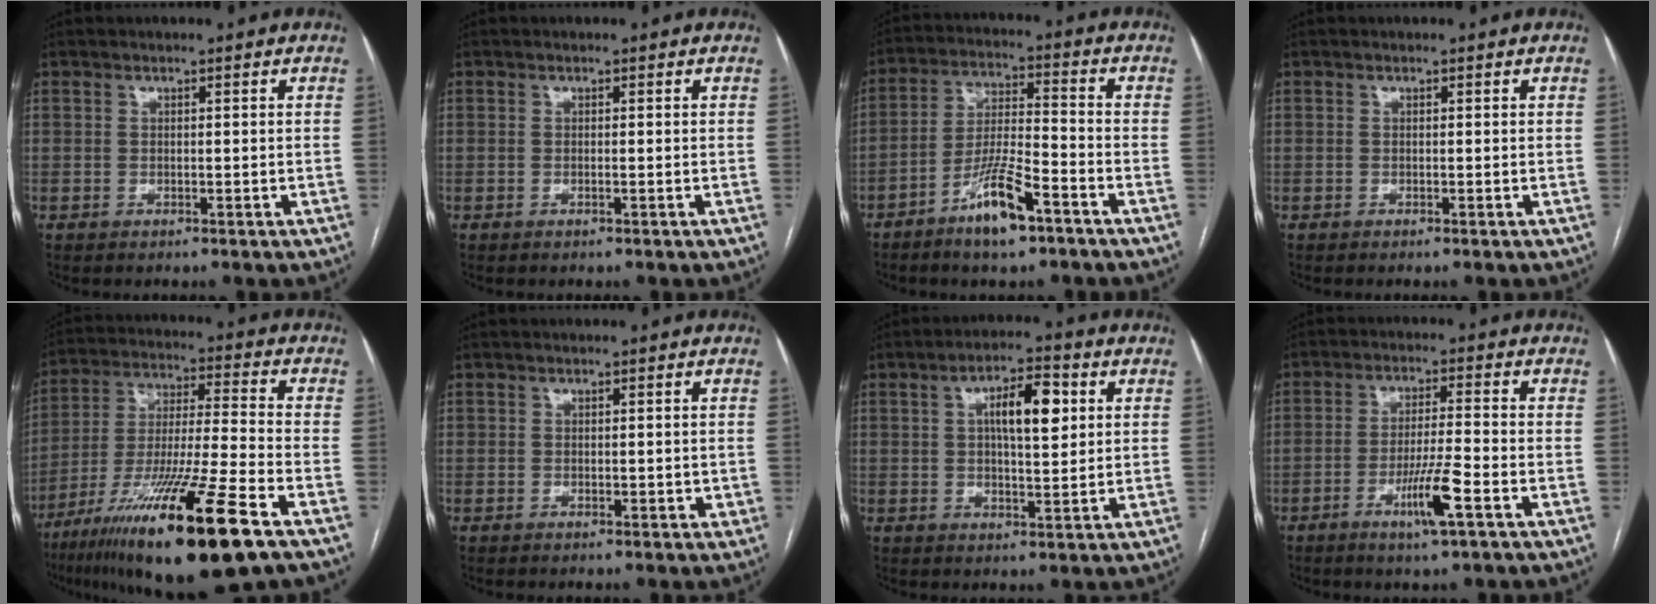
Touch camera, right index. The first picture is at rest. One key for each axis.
{"total": 0.0}
{"total": 9.5, "fx": -6.0, "fy": 1.5, "fz": 7.3, "tx": -0.143, "ty": -0.005, "tz": -0.110}
{"total": 0.0}
{"total": 21.8, "fx": -12.7, "fy": 0.5, "fz": 17.7, "tx": -0.312, "ty": -0.048, "tz": -0.224}
{"total": 1.2, "fx": 0.0, "fy": 0.9, "fz": 0.9, "tx": -0.011, "ty": 0.005, "tz": 0.003}
{"total": 8.2, "fx": 2.2, "fy": 2.5, "fz": 7.4, "tx": -0.123, "ty": 0.015, "tz": 0.035}
{"total": 7.2, "fx": -3.4, "fy": -0.2, "fz": 6.3, "tx": -0.117, "ty": -0.011, "tz": -0.061}